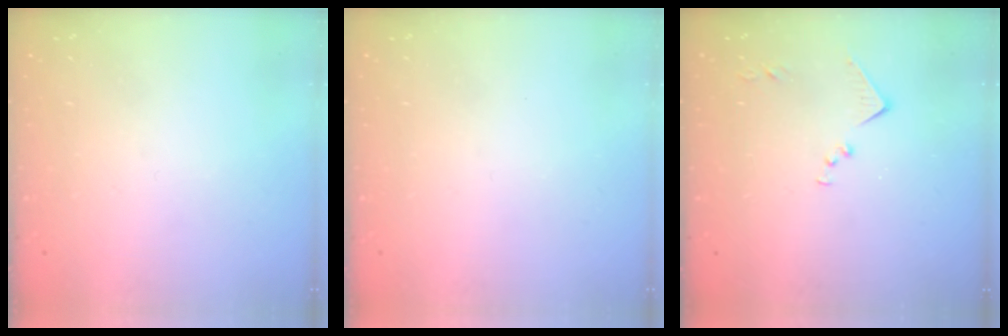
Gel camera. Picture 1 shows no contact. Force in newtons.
{"total": 0.0}
{"total": 8.2, "press": 8.2, "slide": 0.4}